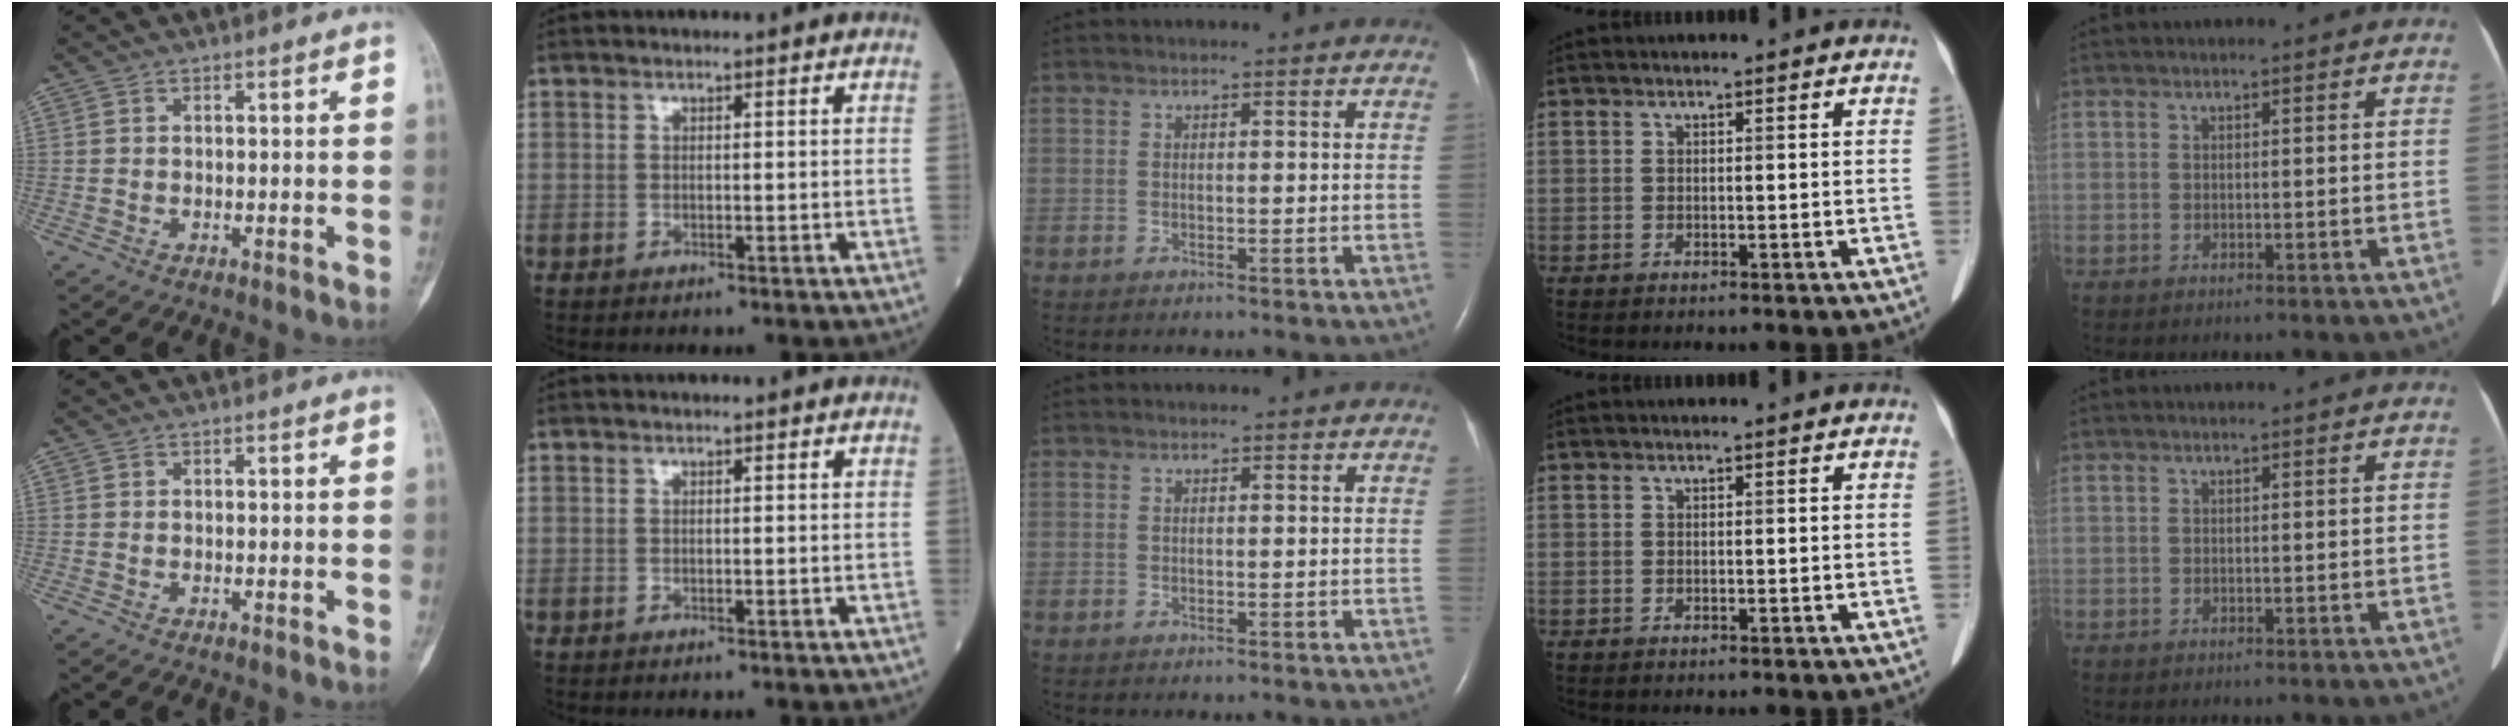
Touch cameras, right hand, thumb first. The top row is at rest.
{}